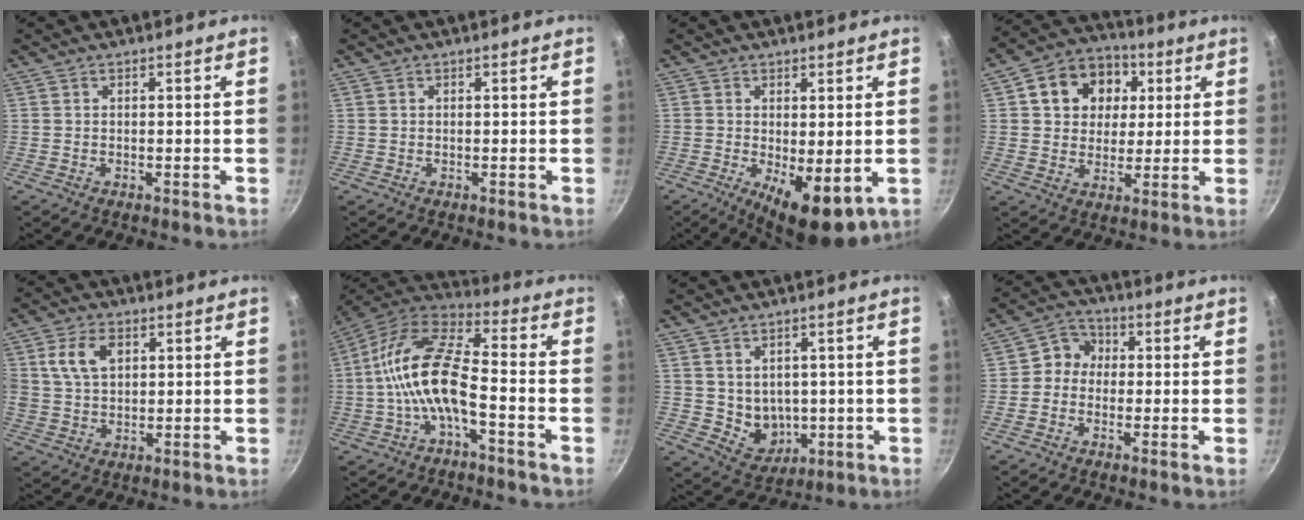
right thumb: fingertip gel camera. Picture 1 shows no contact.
{"total": 0.0}
{"total": 9.0, "force": [-1.3, 3.6, 8.1], "torque": [-0.109, -0.013, -0.006]}
{"total": 13.7, "force": [3.9, 11.2, 6.9], "torque": [-0.089, 0.011, 0.054]}
{"total": 8.0, "force": [2.6, 5.4, 5.3], "torque": [-0.087, 0.000, 0.045]}
{"total": 14.0, "force": [-3.5, 5.6, 12.4], "torque": [-0.244, 0.047, -0.080]}
{"total": 6.8, "force": [0.5, 5.7, 3.7], "torque": [-0.037, -0.013, 0.029]}
{"total": 5.1, "force": [-0.4, 4.7, 2.0], "torque": [0.001, 0.019, -0.025]}